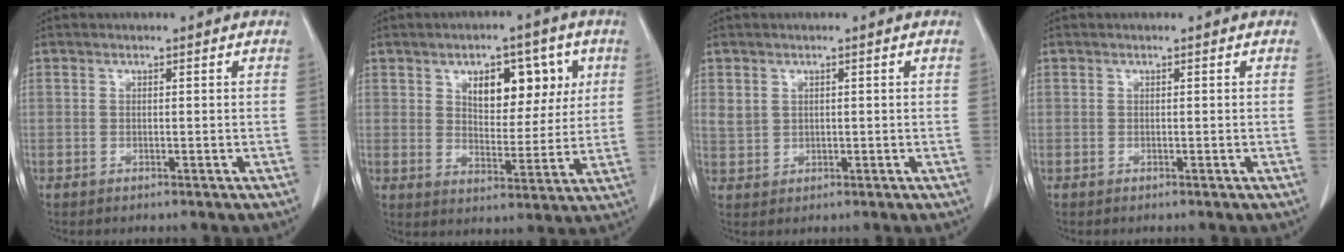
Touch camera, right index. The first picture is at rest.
{"total": 9.9, "force": [3.9, 5.2, 7.4], "torque": [-0.099, 0.014, 0.063]}
{"total": 2.6, "force": [1.0, 2.3, 0.8], "torque": [-0.013, 0.004, 0.025]}
{"total": 0.0}